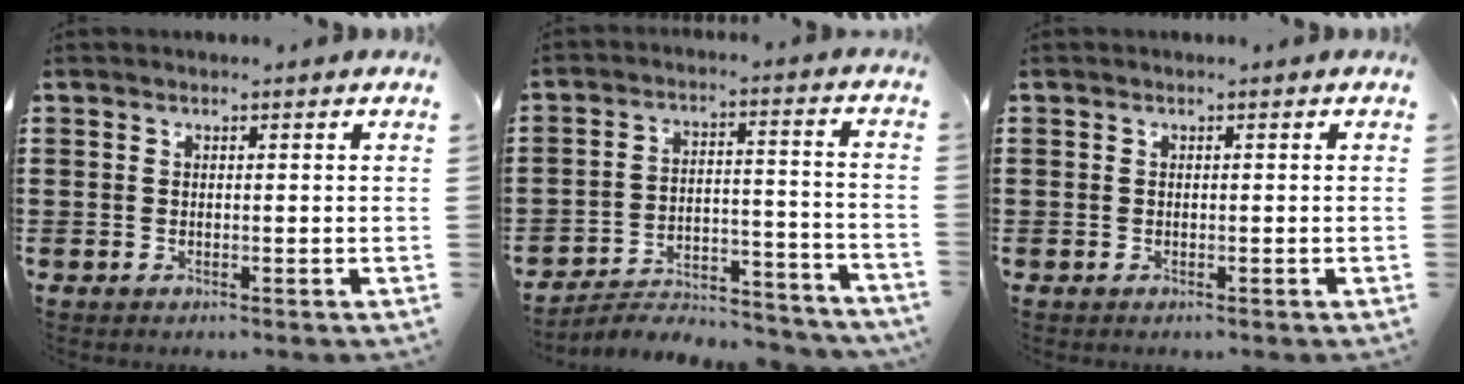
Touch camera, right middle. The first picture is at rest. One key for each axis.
{"total": 4.6, "fx": -4.4, "fy": 0.8, "fz": 1.1, "tx": -0.021, "ty": 0.006, "tz": -0.091}
{"total": 0.0}